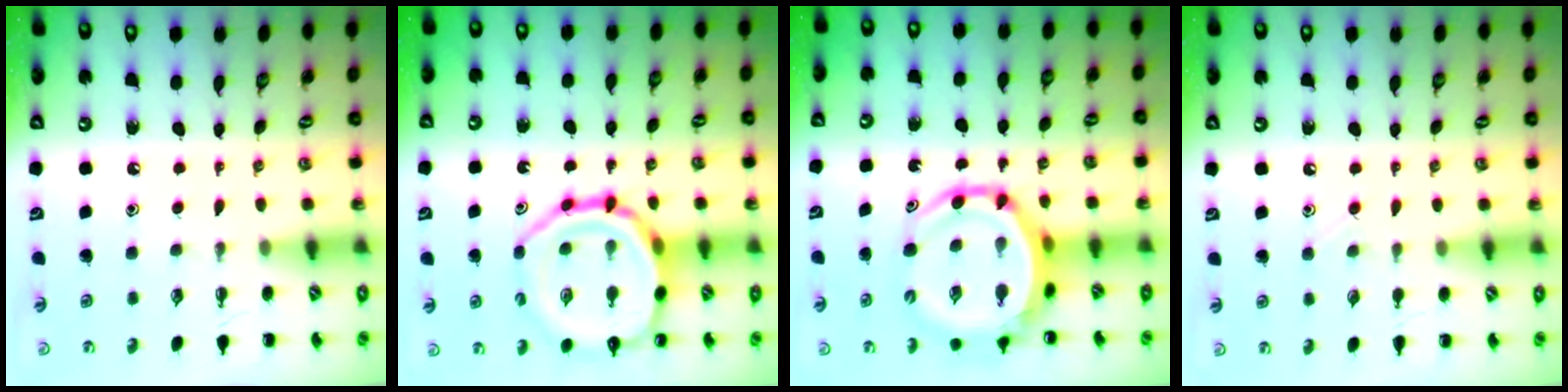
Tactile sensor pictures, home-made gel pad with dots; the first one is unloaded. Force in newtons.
{"total": 17.0, "press": 16.8, "slide": 2.5}
{"total": 9.6, "press": 9.2, "slide": 2.9}
{"total": 2.9, "press": 2.7, "slide": 0.9}